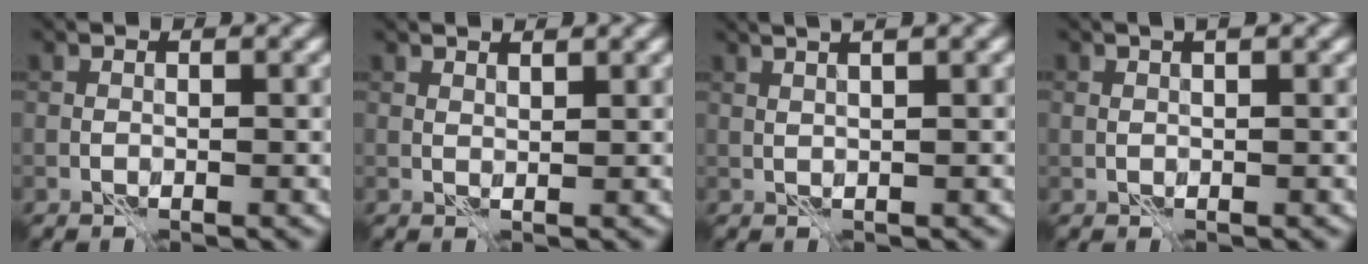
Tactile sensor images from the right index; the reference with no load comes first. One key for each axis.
{"total": 1.1, "fx": 1.0, "fy": -0.1, "fz": 0.4, "tx": -0.015, "ty": -0.003, "tz": 0.018}
{"total": 4.6, "fx": 2.6, "fy": 1.4, "fz": 3.5, "tx": -0.038, "ty": 0.028, "tz": 0.020}
{"total": 1.2, "fx": 0.7, "fy": 0.2, "fz": 1.0, "tx": -0.020, "ty": 0.003, "tz": 0.014}